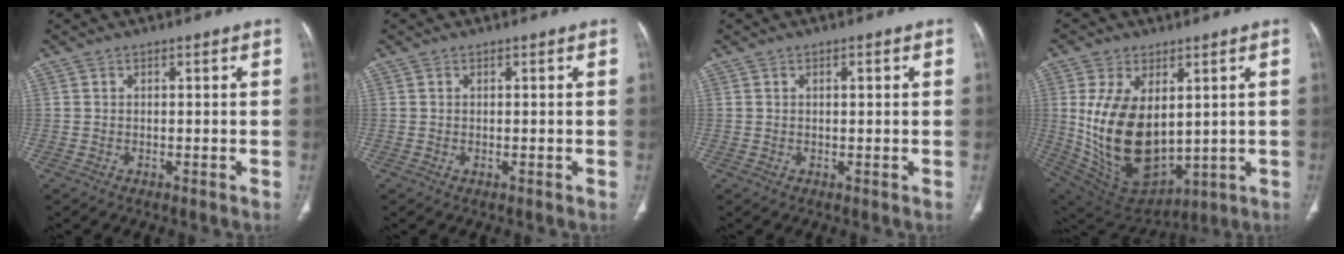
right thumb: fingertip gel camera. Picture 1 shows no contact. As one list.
[{"total": 0.0}, {"total": 1.2, "force": [0.4, 0.4, 1.1], "torque": [-0.018, 0.002, 0.006]}, {"total": 18.7, "force": [2.0, 11.2, 14.9], "torque": [-0.268, -0.023, 0.072]}]